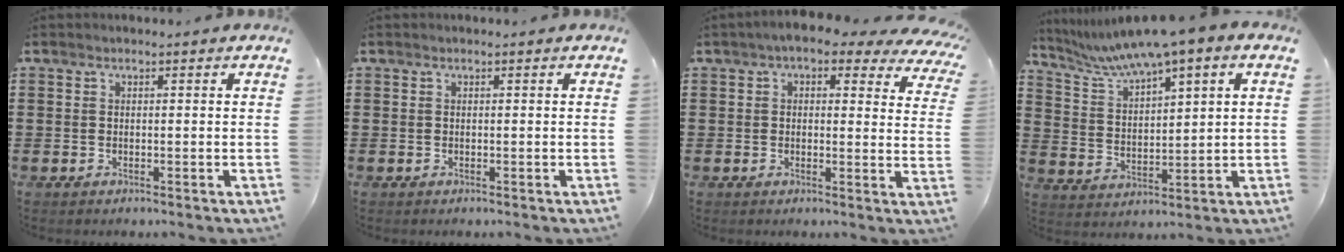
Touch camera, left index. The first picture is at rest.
{"total": 0.0}
{"total": 4.0, "force": [2.8, 1.4, 2.5], "torque": [-0.058, -0.006, 0.048]}
{"total": 6.7, "force": [5.4, 0.5, 3.9], "torque": [-0.095, -0.028, 0.089]}